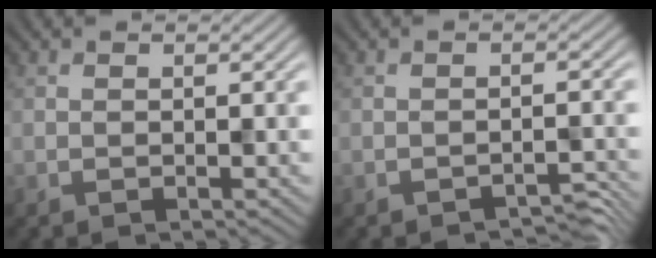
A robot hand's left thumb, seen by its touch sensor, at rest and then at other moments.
{"total": 1.8, "force": [-1.7, 0.3, 0.6], "torque": [-0.005, 0.002, -0.027]}